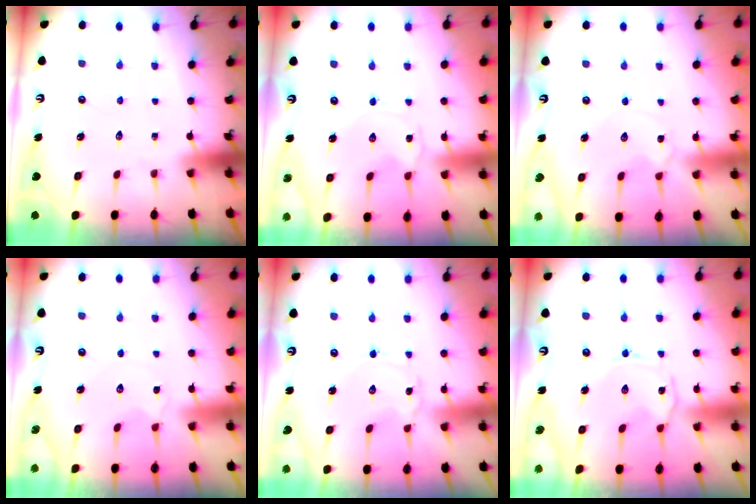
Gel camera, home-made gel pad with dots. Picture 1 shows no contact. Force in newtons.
{"total": 0.0}
{"total": 1.1, "press": 1.0, "slide": 0.4}
{"total": 2.6, "press": 2.5, "slide": 0.4}
{"total": 1.4, "press": 1.4, "slide": 0.1}
{"total": 1.2, "press": 1.1, "slide": 0.4}